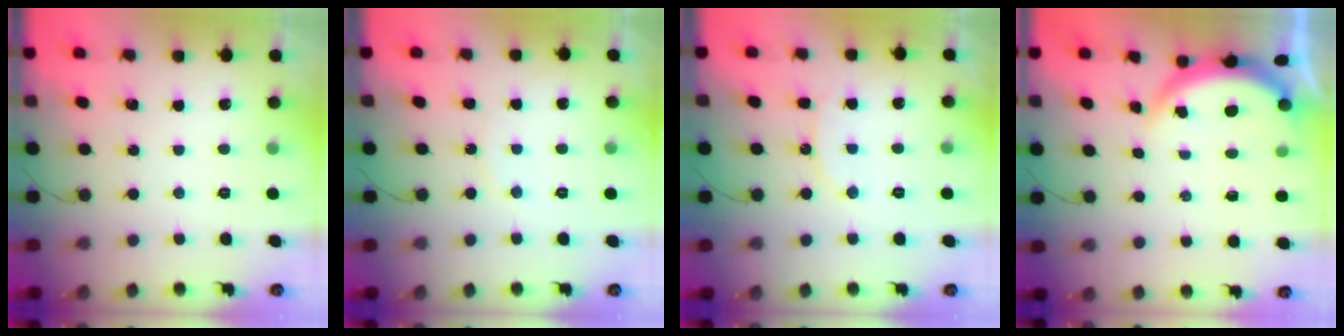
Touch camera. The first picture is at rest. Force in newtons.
{"total": 4.5, "press": 4.5, "slide": 0.5}
{"total": 8.9, "press": 8.8, "slide": 0.9}
{"total": 3.6, "press": 3.6, "slide": 0.6}